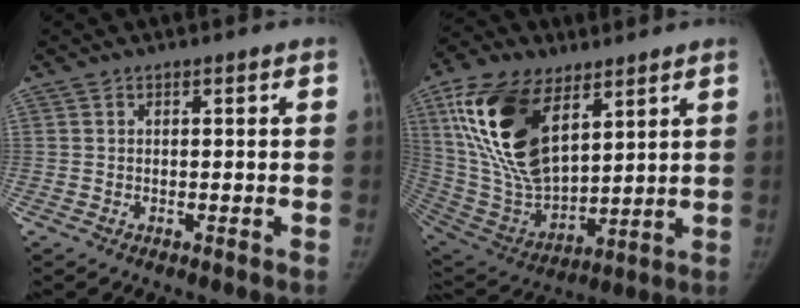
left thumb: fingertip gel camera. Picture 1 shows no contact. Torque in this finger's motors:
{"motor_torque": [1.05, 0.65, 2.09, -0.68, 0.74]}